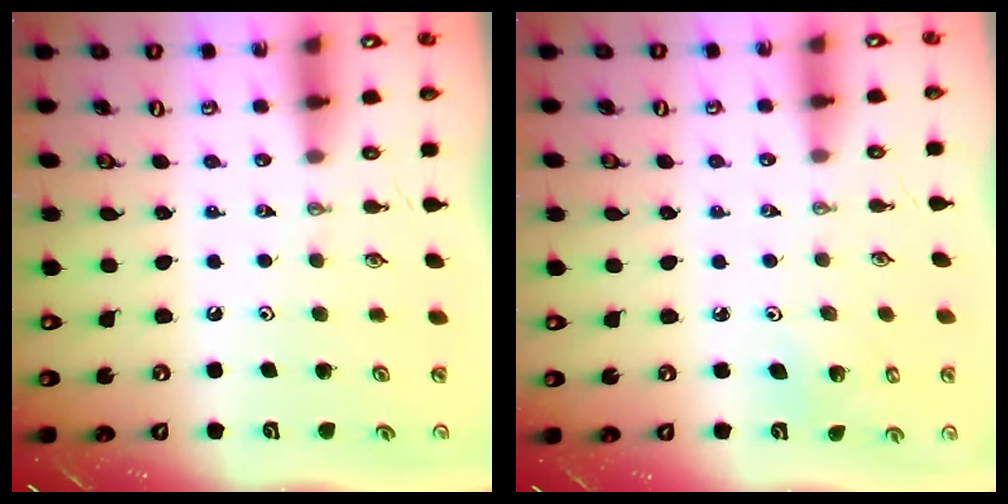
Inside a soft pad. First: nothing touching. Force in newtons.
{"total": 3.2, "press": 3.2, "slide": 0.2}